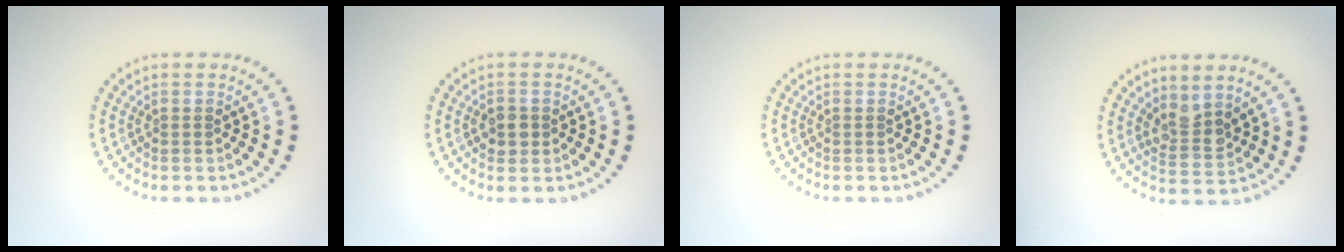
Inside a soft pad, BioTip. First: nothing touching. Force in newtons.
{"total": 1.7, "press": 1.7, "slide": 0.3}
{"total": 0.0}
{"total": 2.5, "press": 2.2, "slide": 1.3}